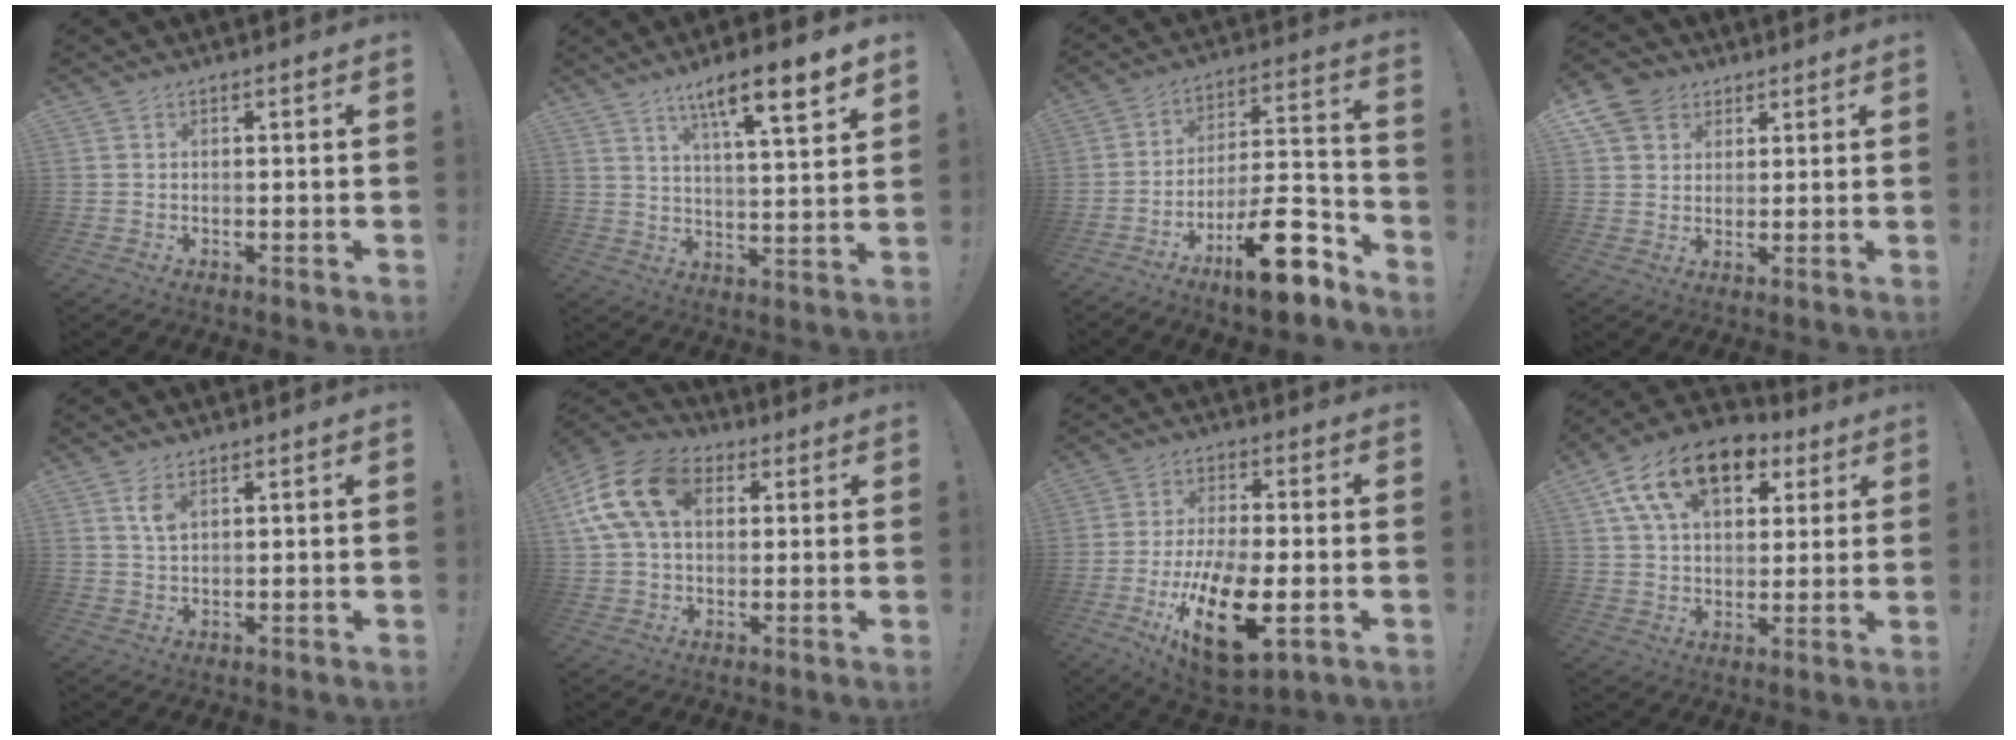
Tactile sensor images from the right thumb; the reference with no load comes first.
{"total": 12.7, "force": [7.9, 2.1, 9.7], "torque": [-0.151, -0.043, 0.122]}
{"total": 19.5, "force": [-12.3, 6.1, 13.9], "torque": [-0.189, 0.083, -0.193]}
{"total": 8.5, "force": [4.5, 6.7, 2.5], "torque": [-0.042, -0.023, 0.091]}
{"total": 3.6, "force": [1.9, 1.5, 2.7], "torque": [-0.042, -0.006, 0.031]}
{"total": 17.3, "force": [5.1, 11.8, 11.6], "torque": [-0.225, -0.001, 0.095]}
{"total": 18.9, "force": [-6.0, 8.1, 16.0], "torque": [-0.276, 0.015, -0.087]}
{"total": 17.3, "force": [8.4, 10.6, 10.8], "torque": [-0.186, -0.026, 0.155]}